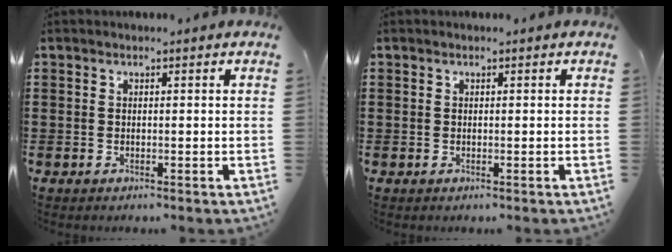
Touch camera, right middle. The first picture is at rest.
{"total": 0.0}